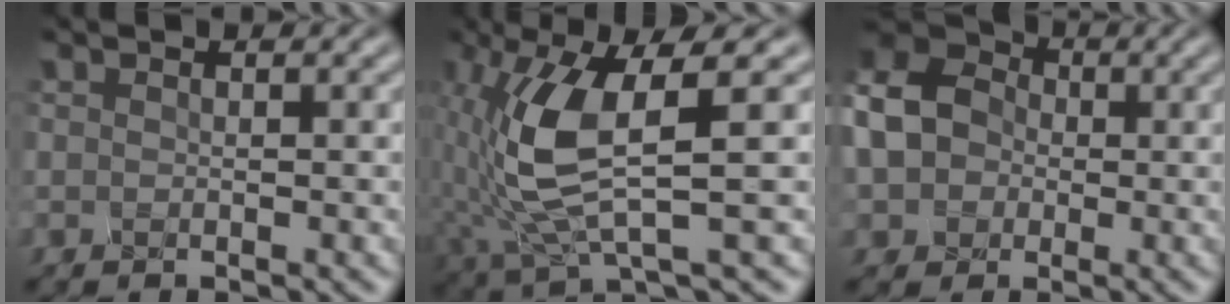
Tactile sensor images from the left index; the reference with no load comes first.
{"total": 6.3, "force": [0.4, 1.2, 6.2], "torque": [-0.155, -0.009, 0.023]}
{"total": 6.2, "force": [-0.4, 5.6, 2.5], "torque": [-0.084, 0.013, -0.024]}